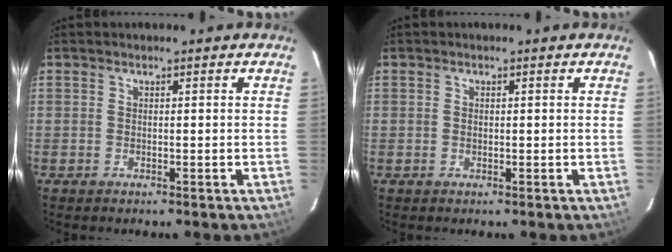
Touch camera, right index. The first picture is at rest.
{"total": 0.5, "force": [0.0, 0.4, 0.3], "torque": [-0.005, 0.002, 0.001]}